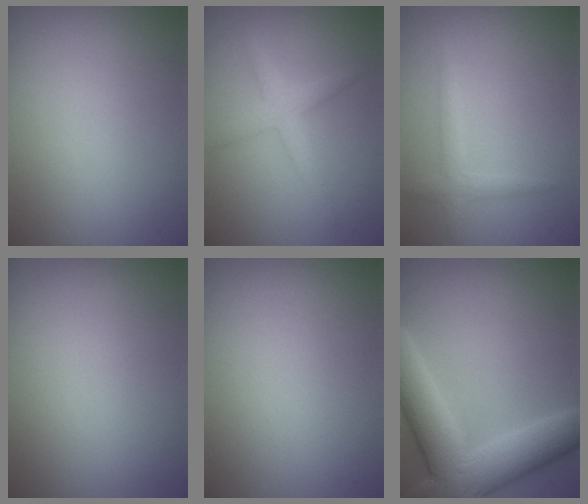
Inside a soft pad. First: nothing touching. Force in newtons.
{"total": 2.5, "press": 2.5, "slide": 0.0}
{"total": 1.7, "press": 1.7, "slide": 0.1}
{"total": 0.0}
{"total": 0.0}
{"total": 8.9, "press": 8.8, "slide": 0.8}